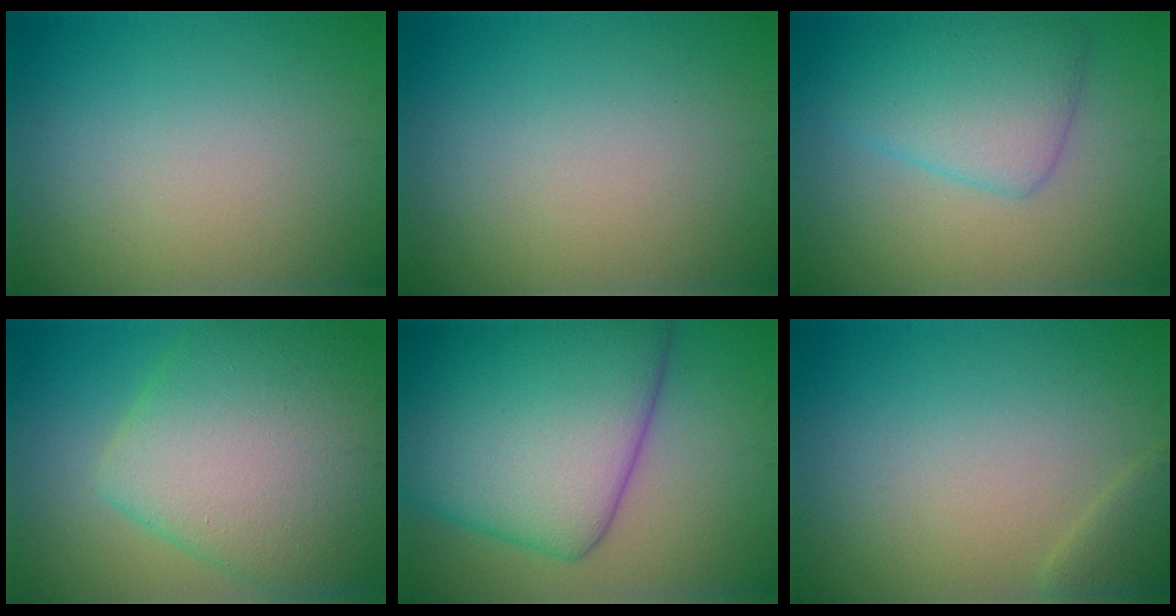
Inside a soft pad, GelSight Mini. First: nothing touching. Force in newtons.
{"total": 0.0}
{"total": 5.4, "press": 5.4, "slide": 0.1}
{"total": 11.2, "press": 11.2, "slide": 0.4}
{"total": 14.2, "press": 14.2, "slide": 0.3}
{"total": 1.7, "press": 1.7, "slide": 0.1}